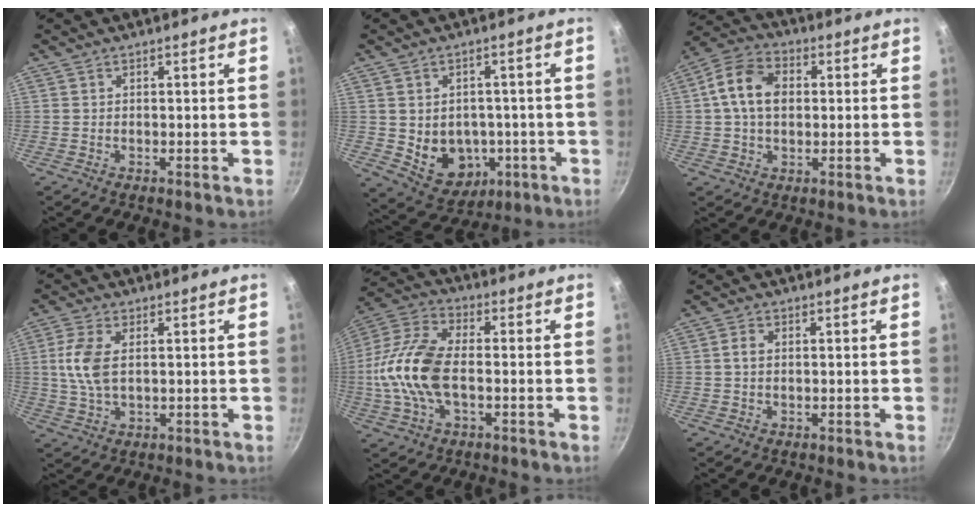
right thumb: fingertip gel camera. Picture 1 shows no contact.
{"total": 11.0, "force": [-1.8, 8.9, 6.3], "torque": [-0.059, 0.003, -0.005]}
{"total": 10.7, "force": [1.2, 7.6, 7.3], "torque": [-0.116, 0.019, 0.008]}
{"total": 7.5, "force": [1.0, 4.1, 6.2], "torque": [-0.131, 0.004, 0.019]}
{"total": 16.0, "force": [-1.8, 8.6, 13.4], "torque": [-0.263, 0.033, -0.051]}
{"total": 2.0, "force": [0.1, 1.4, 1.4], "torque": [-0.023, 0.006, 0.000]}